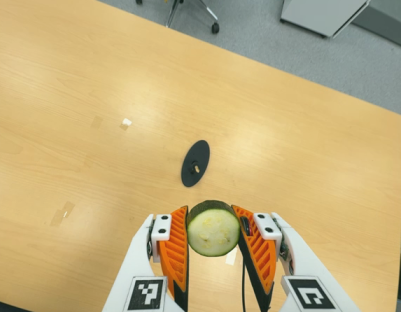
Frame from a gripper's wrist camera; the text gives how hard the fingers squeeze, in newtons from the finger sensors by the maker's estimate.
{"total": 12.1, "left": 11.1, "right": 13.1}